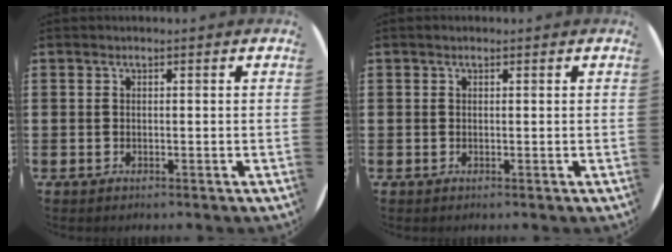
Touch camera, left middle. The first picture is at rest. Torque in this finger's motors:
{"motor_torque": [0.26, -0.20, 0.02, 0.00]}